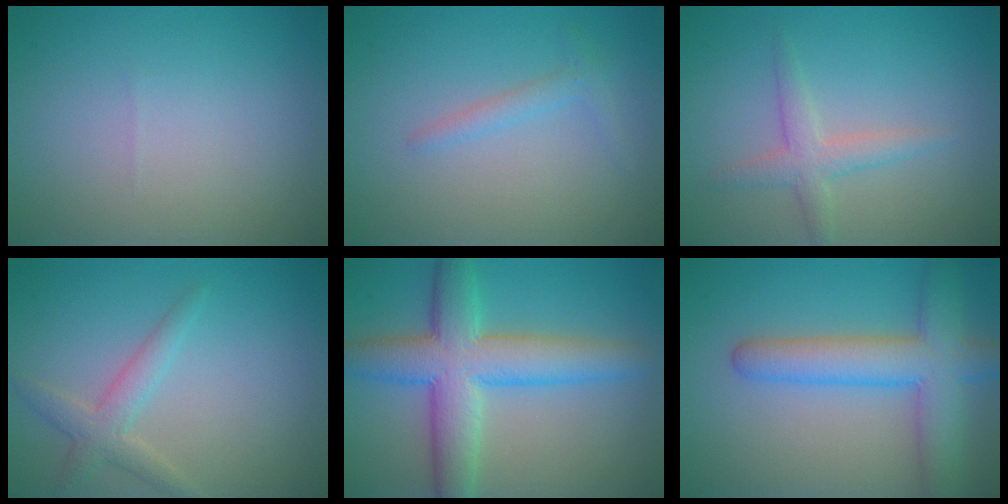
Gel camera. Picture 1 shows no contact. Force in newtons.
{"total": 1.4, "press": 1.4, "slide": 0.1}
{"total": 2.4, "press": 2.4, "slide": 0.1}
{"total": 2.4, "press": 2.4, "slide": 0.1}
{"total": 7.9, "press": 7.9, "slide": 0.3}
{"total": 6.3, "press": 6.3, "slide": 0.4}